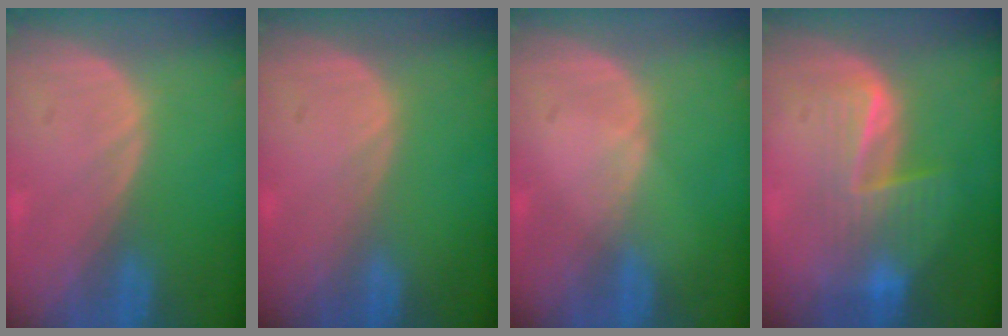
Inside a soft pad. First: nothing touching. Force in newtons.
{"total": 0.0}
{"total": 0.6, "press": 0.5, "slide": 0.2}
{"total": 6.8, "press": 6.4, "slide": 2.3}